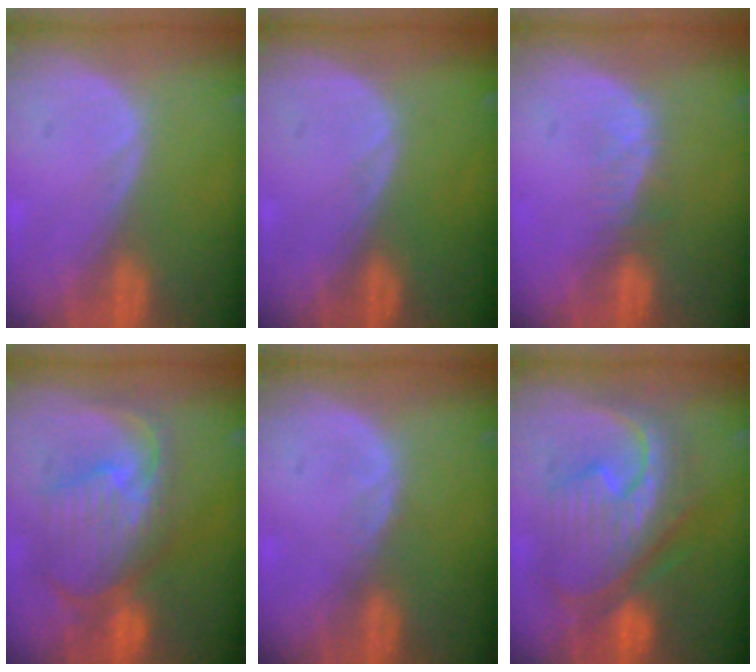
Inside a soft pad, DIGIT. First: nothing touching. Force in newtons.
{"total": 0.0}
{"total": 2.8, "press": 2.3, "slide": 1.7}
{"total": 10.7, "press": 9.5, "slide": 5.0}
{"total": 0.9, "press": 0.9, "slide": 0.2}
{"total": 12.0, "press": 11.9, "slide": 1.4}